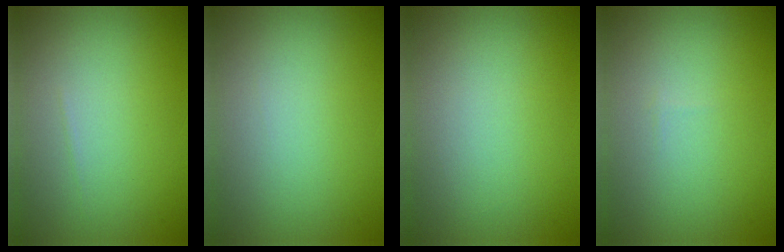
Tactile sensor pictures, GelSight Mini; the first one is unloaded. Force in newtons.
{"total": 0.0}
{"total": 0.0}
{"total": 0.0}